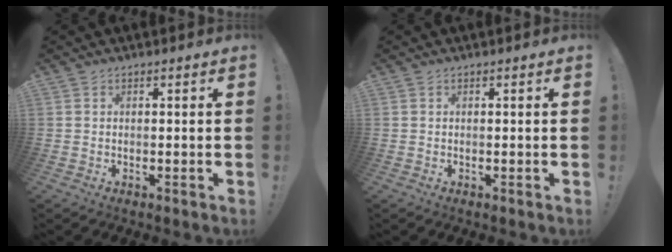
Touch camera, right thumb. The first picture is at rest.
{"total": 0.0}